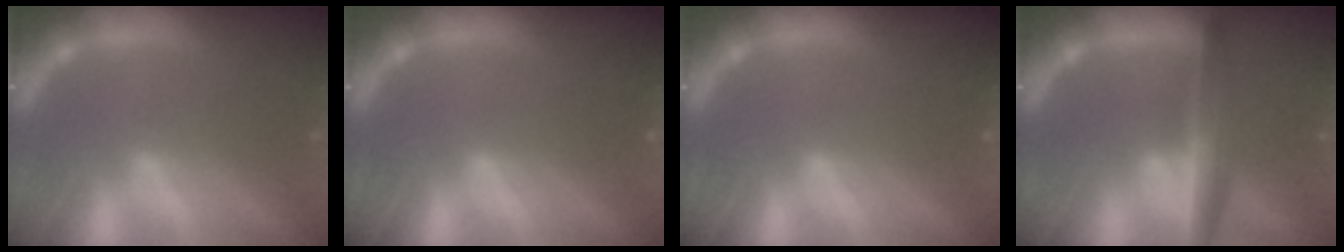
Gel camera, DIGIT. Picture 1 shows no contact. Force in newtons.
{"total": 0.9}
{"total": 0.9}
{"total": 5.0}